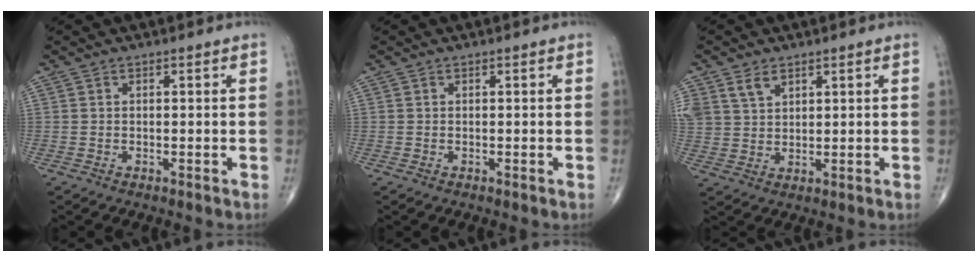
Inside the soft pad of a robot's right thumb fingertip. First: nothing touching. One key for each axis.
{"total": 0.0}
{"total": 6.1, "fx": 3.5, "fy": 4.2, "fz": 2.8, "tx": -0.046, "ty": -0.011, "tz": 0.078}